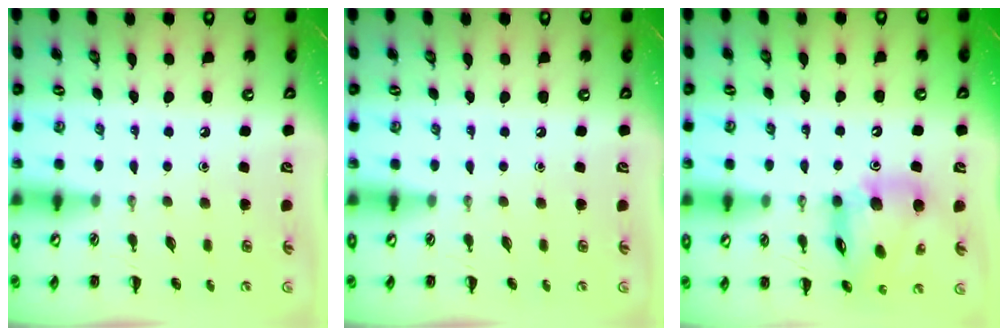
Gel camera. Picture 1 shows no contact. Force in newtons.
{"total": 0.0}
{"total": 15.3, "press": 14.6, "slide": 4.4}